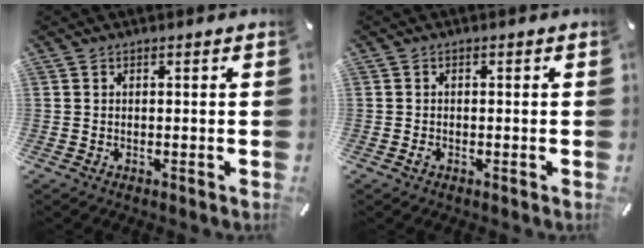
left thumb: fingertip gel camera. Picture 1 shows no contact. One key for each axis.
{"total": 1.0, "fx": -0.4, "fy": 0.7, "fz": 0.7, "tx": -0.012, "ty": -0.001, "tz": -0.008}